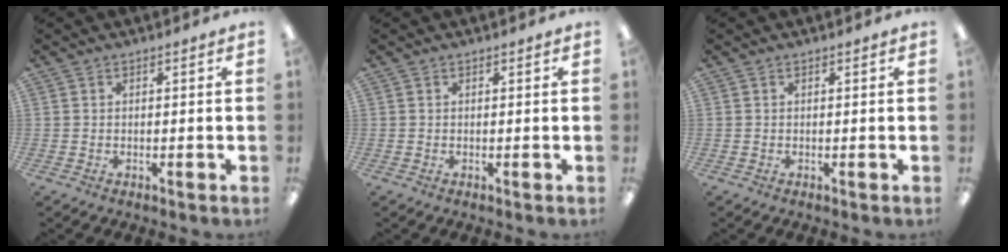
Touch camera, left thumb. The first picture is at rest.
{"total": 0.0}
{"total": 0.0}